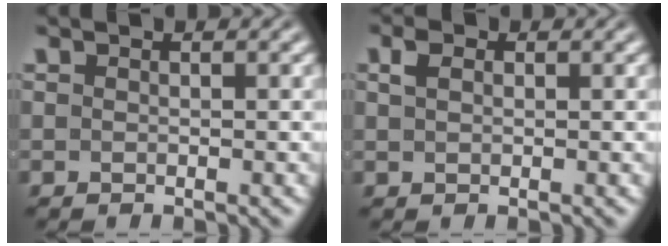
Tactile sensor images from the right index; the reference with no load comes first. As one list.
[{"total": 0.8, "force": [0.5, -0.1, 0.6], "torque": [-0.004, -0.003, 0.015]}]